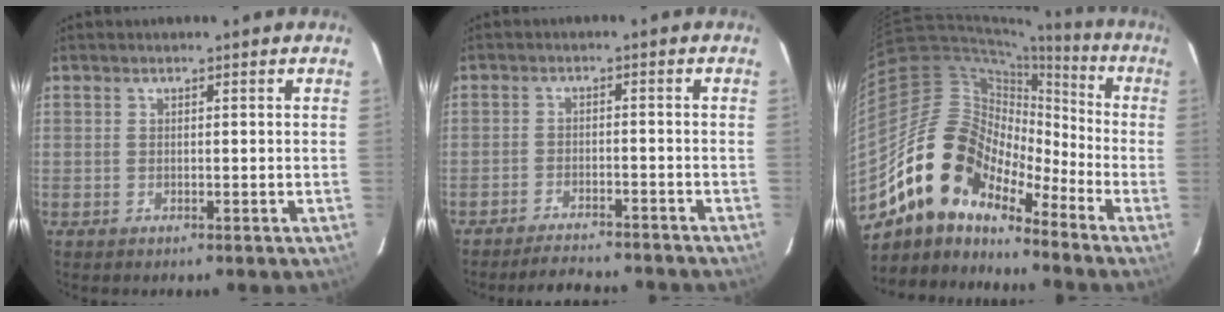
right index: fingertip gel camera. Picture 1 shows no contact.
{"total": 10.2, "force": [-9.3, 2.2, 3.5], "torque": [-0.084, -0.006, -0.132]}
{"total": 15.9, "force": [-11.7, 7.8, 7.4], "torque": [-0.133, 0.013, -0.229]}